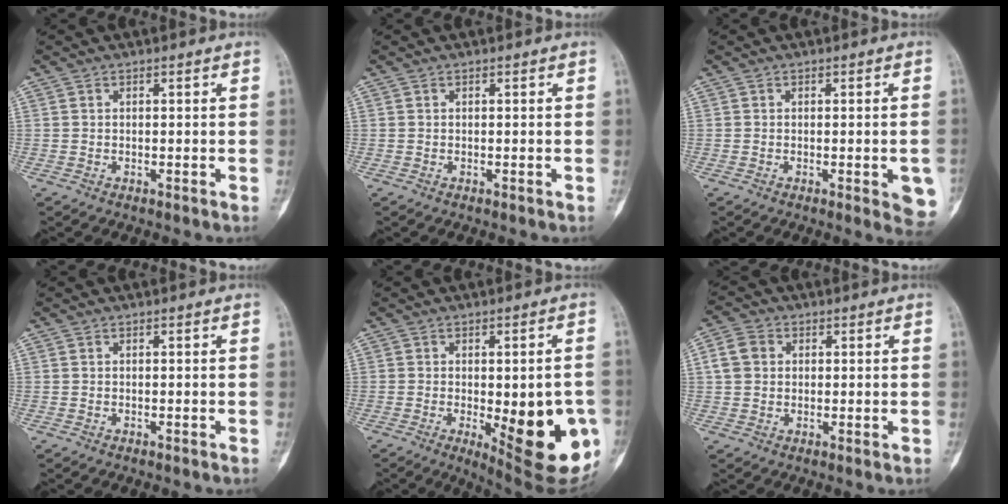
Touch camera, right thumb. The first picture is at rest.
{"total": 0.0}
{"total": 6.3, "force": [-1.8, 1.9, 5.7], "torque": [-0.047, -0.005, -0.019]}
{"total": 0.0}
{"total": 18.1, "force": [-4.4, 6.6, 16.3], "torque": [-0.148, -0.002, -0.031]}
{"total": 5.4, "force": [1.1, 4.5, 2.8], "torque": [-0.042, 0.009, 0.018]}